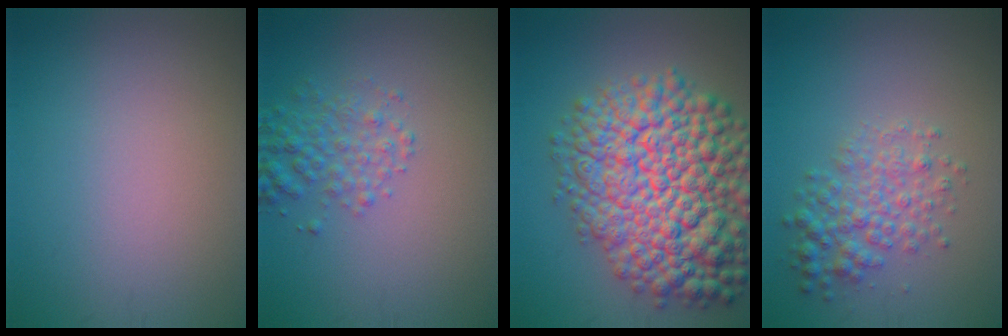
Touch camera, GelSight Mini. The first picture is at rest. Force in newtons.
{"total": 2.7, "press": 2.7, "slide": 0.1}
{"total": 13.5, "press": 13.5, "slide": 0.5}
{"total": 3.4, "press": 3.4, "slide": 0.1}